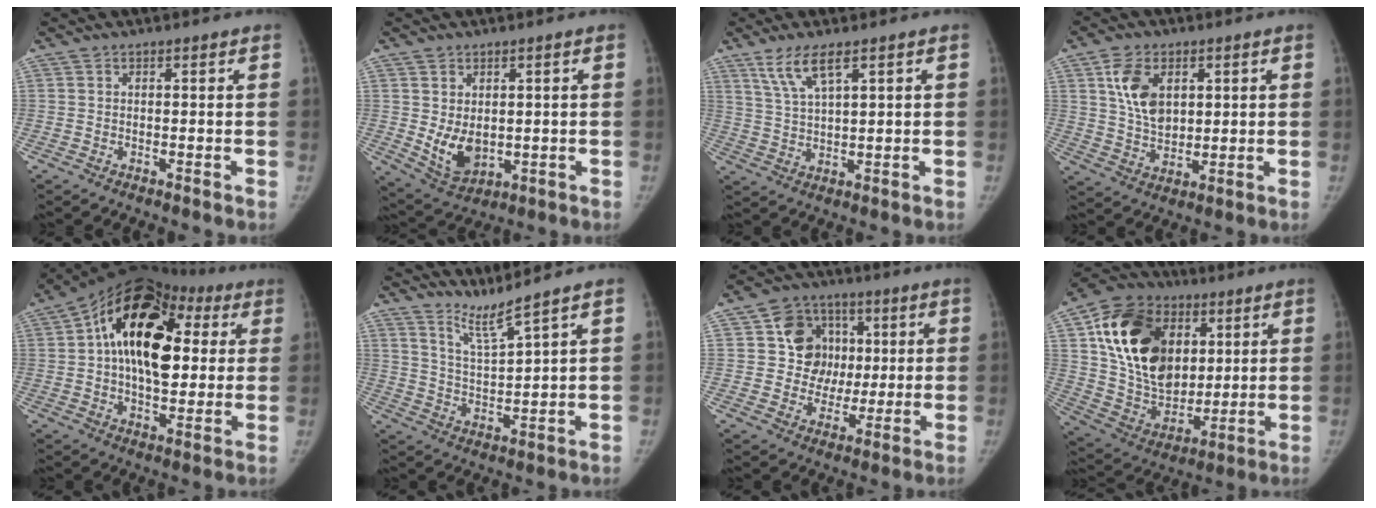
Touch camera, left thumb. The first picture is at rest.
{"total": 7.6, "force": [0.0, 5.3, 5.3], "torque": [-0.074, -0.012, 0.023]}
{"total": 6.4, "force": [3.6, 1.8, 5.0], "torque": [-0.098, -0.012, 0.079]}
{"total": 9.6, "force": [3.1, 6.4, 6.5], "torque": [-0.096, -0.016, 0.063]}
{"total": 22.7, "force": [4.3, 13.6, 17.6], "torque": [-0.256, 0.025, 0.057]}
{"total": 5.2, "force": [4.7, -1.4, 1.8], "torque": [-0.039, -0.060, 0.104]}
{"total": 11.7, "force": [2.2, 10.7, 4.2], "torque": [-0.014, 0.007, 0.039]}
{"total": 24.6, "force": [6.6, 17.7, 15.8], "torque": [-0.267, -0.012, 0.121]}